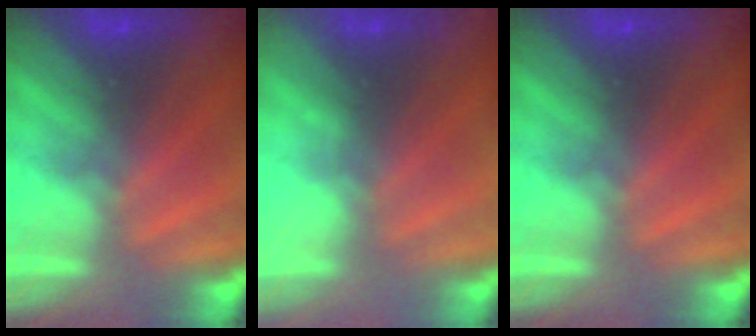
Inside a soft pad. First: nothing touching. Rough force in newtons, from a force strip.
{"total": 2.3}
{"total": 0.0}